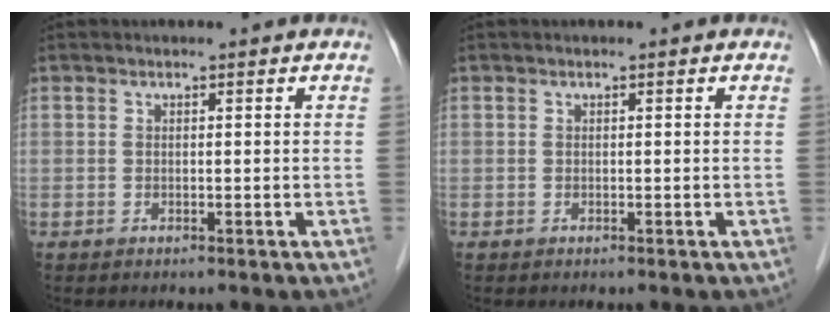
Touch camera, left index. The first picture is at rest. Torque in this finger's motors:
{"motor_torque": [0.00, 0.00, 0.00, 0.00]}